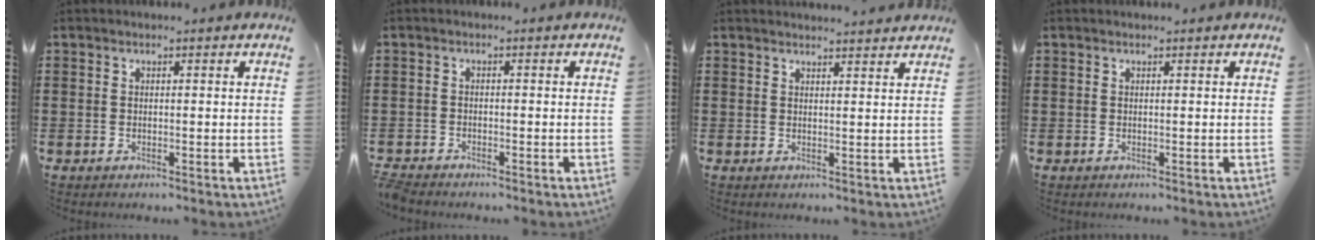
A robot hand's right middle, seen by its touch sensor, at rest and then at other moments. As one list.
[{"total": 1.7, "force": [-1.7, 0.1, 0.1], "torque": [-0.013, -0.003, -0.038]}, {"total": 1.8, "force": [1.8, -0.1, 0.0], "torque": [-0.004, 0.004, 0.035]}, {"total": 0.0}]